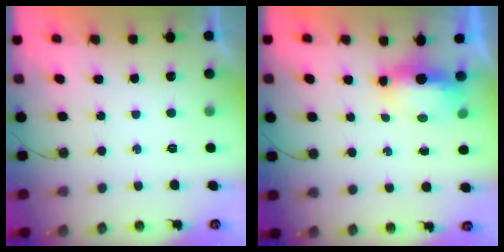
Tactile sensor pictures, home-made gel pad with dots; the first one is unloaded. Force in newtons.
{"total": 10.2, "press": 7.1, "slide": 7.3}